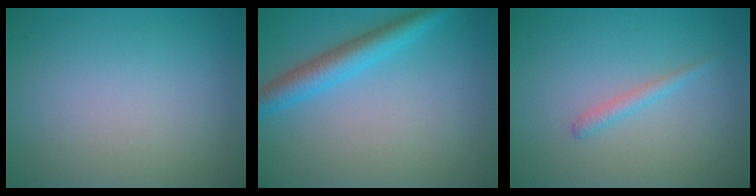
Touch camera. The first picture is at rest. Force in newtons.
{"total": 3.9, "press": 3.9, "slide": 0.1}
{"total": 1.2, "press": 1.1, "slide": 0.1}